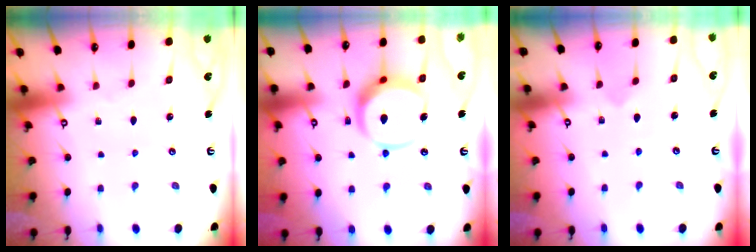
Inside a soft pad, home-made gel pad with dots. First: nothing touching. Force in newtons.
{"total": 11.8, "press": 11.7, "slide": 1.5}
{"total": 2.9, "press": 2.9, "slide": 0.6}